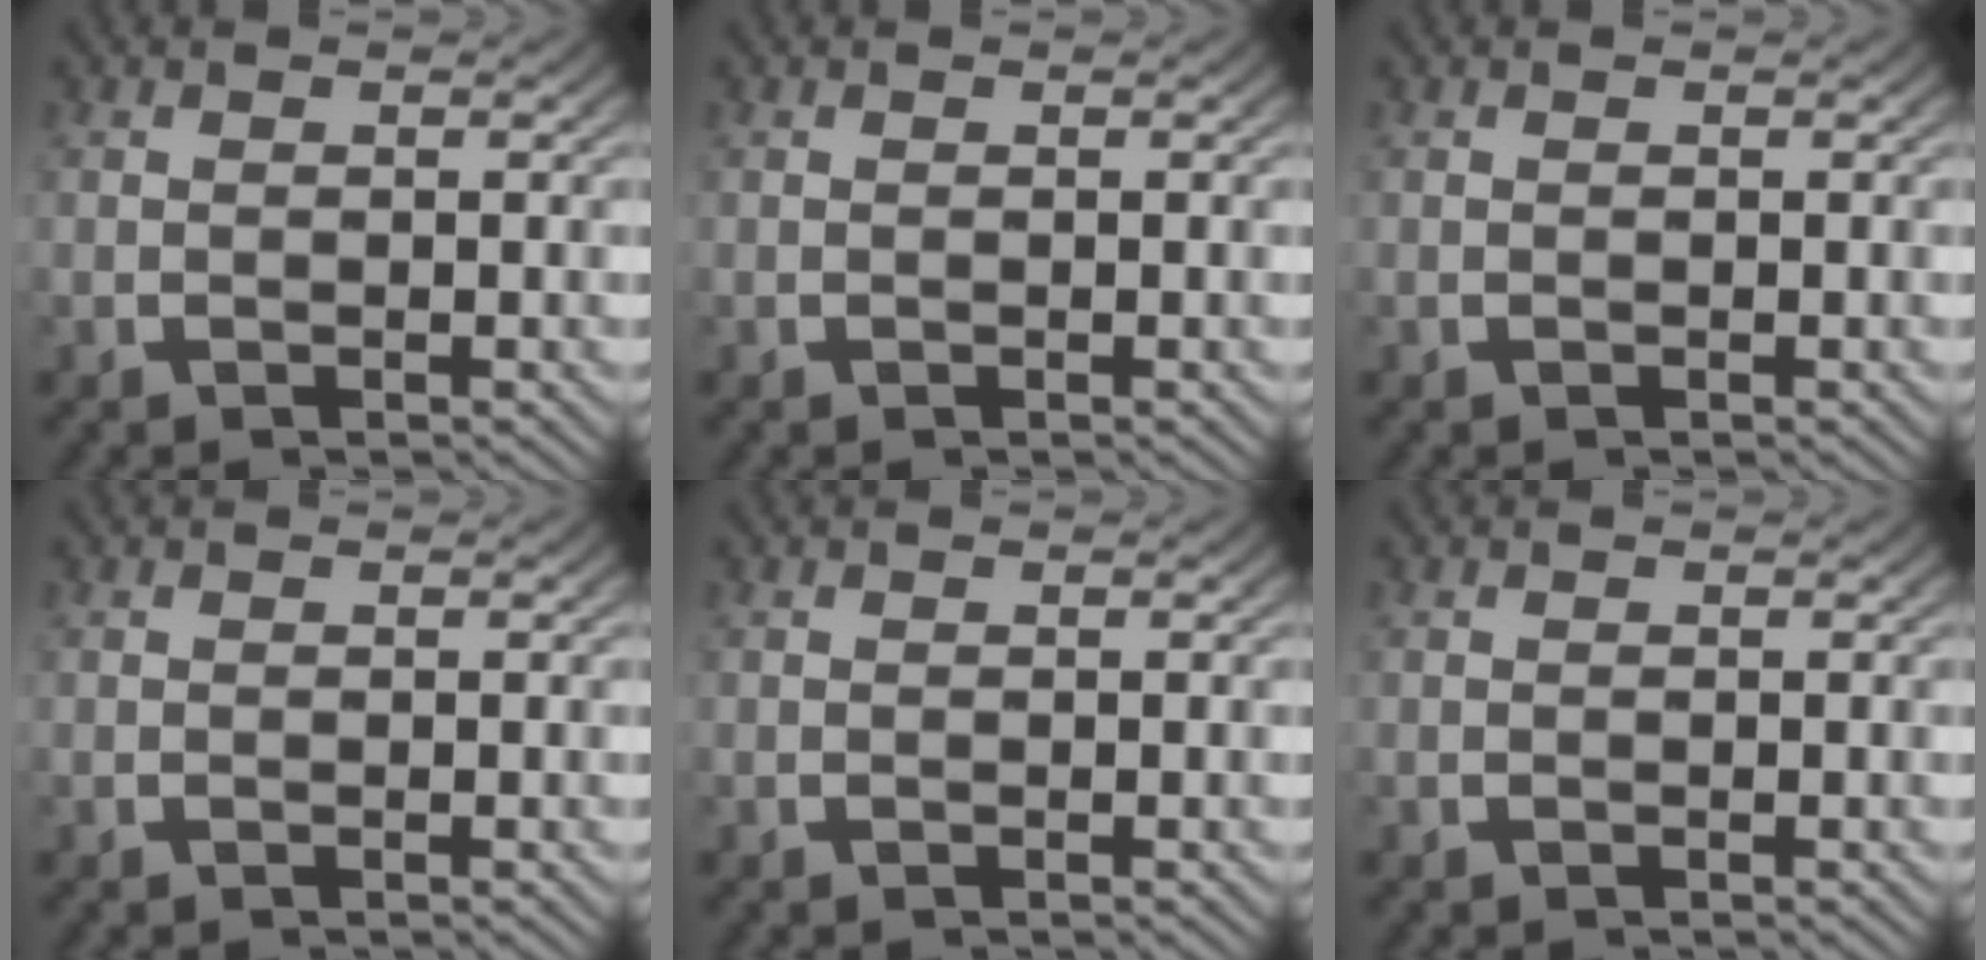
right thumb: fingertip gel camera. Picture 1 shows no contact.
{"total": 0.0}
{"total": 0.0}
{"total": 0.0}
{"total": 0.0}
{"total": 0.0}